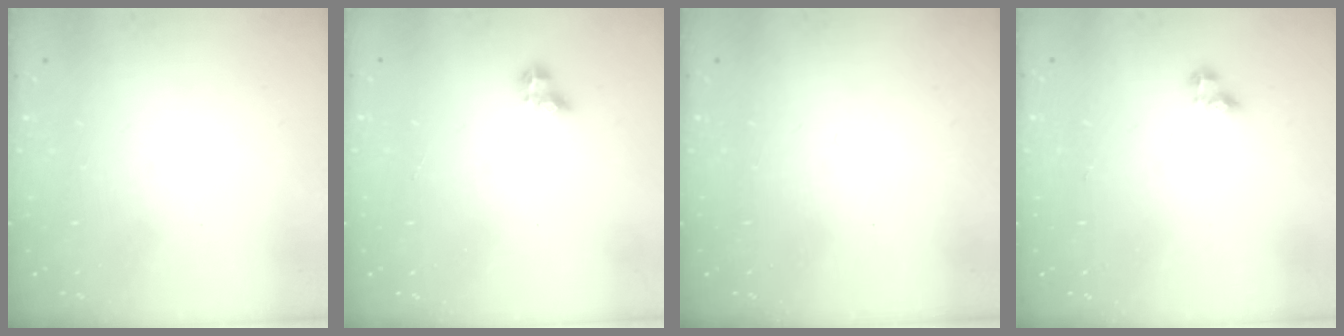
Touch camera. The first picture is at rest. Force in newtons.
{"total": 3.4, "press": 3.2, "slide": 1.2}
{"total": 0.0}
{"total": 2.8, "press": 2.8, "slide": 0.3}